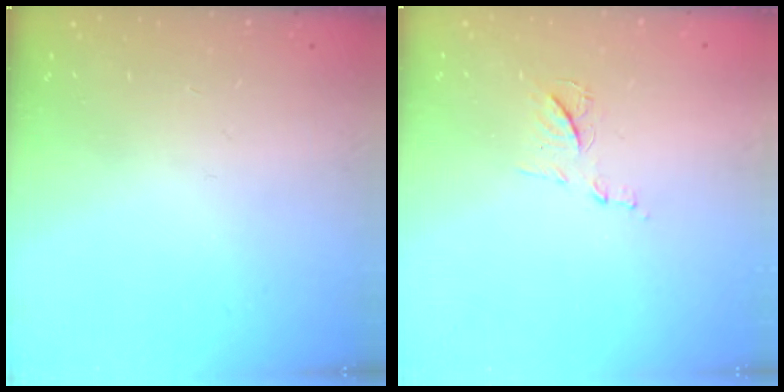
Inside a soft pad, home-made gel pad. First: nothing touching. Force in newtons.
{"total": 7.6, "press": 7.6, "slide": 0.6}